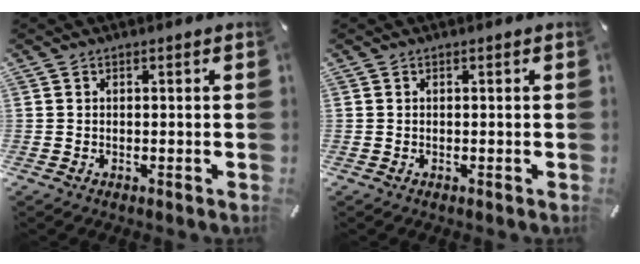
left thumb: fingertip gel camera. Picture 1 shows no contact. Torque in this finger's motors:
{"motor_torque": [0.00, 0.00, 0.00, 0.00, 0.00]}